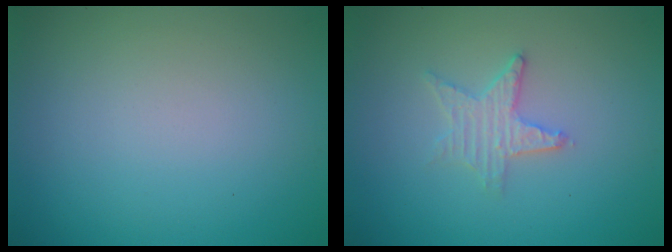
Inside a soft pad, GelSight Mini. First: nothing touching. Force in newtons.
{"total": 2.3, "press": 2.2, "slide": 0.4}